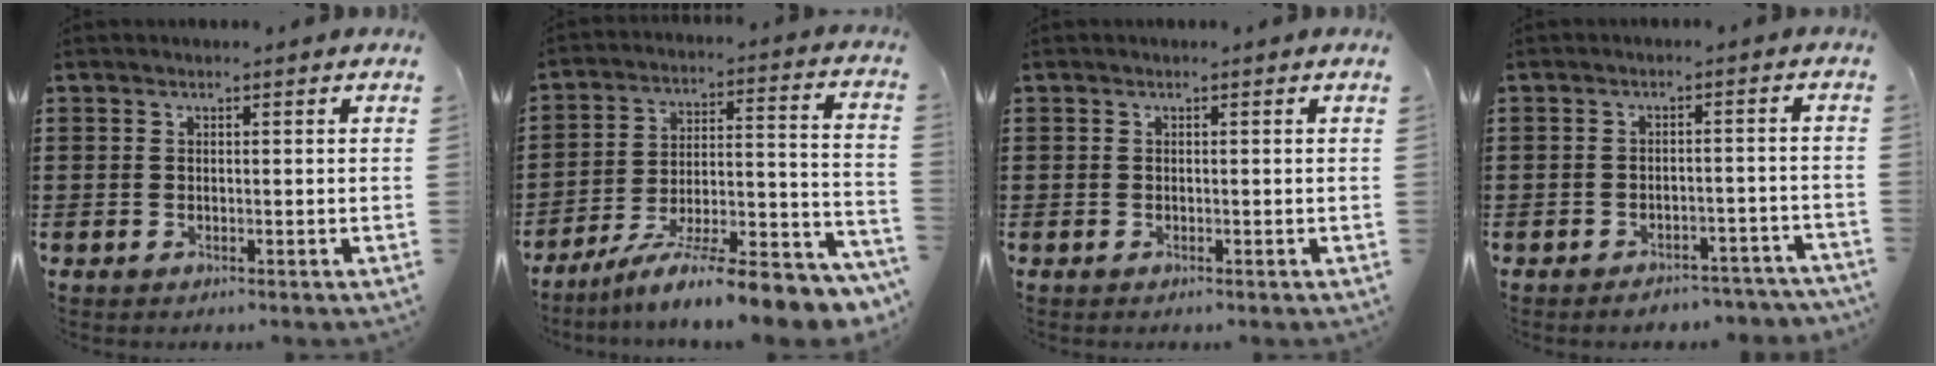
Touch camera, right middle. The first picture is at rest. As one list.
[{"total": 11.0, "force": [-9.0, 0.2, 6.3], "torque": [-0.091, 0.007, -0.167]}, {"total": 0.0}, {"total": 2.9, "force": [-2.9, 0.3, 0.3], "torque": [-0.008, 0.003, -0.059]}]